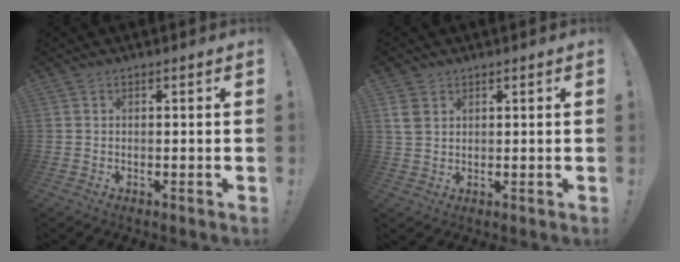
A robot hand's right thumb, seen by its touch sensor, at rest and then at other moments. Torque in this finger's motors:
{"motor_torque": [-0.31, 0.62, 0.54, 0.73, 0.13]}